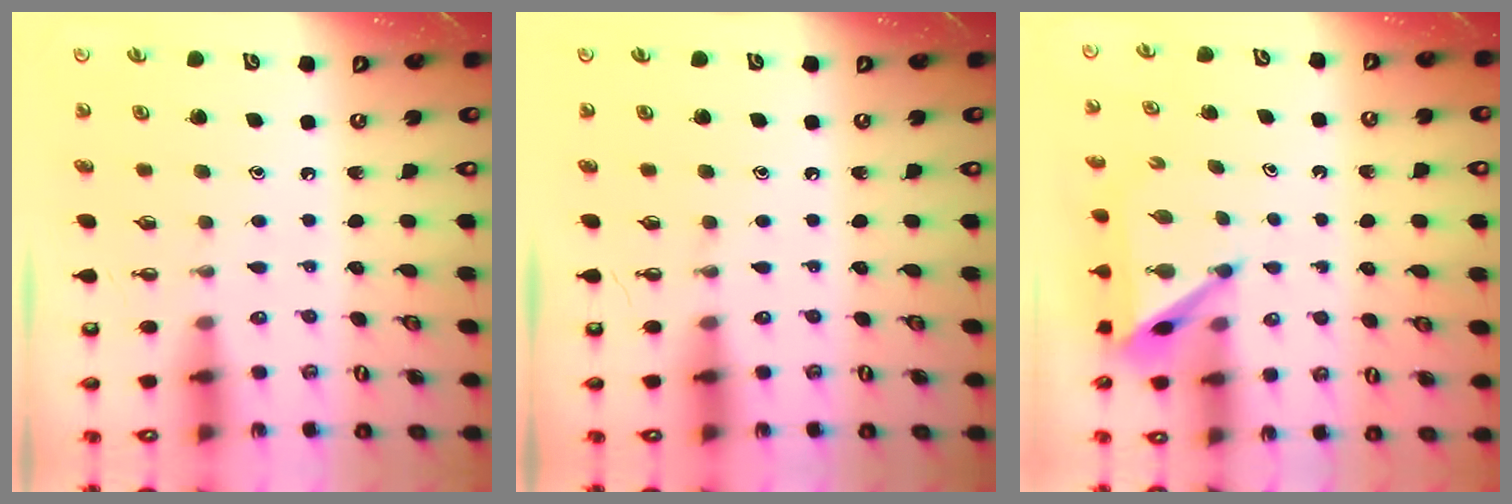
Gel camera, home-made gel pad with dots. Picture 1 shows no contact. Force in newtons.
{"total": 0.0}
{"total": 4.9, "press": 4.9, "slide": 0.1}